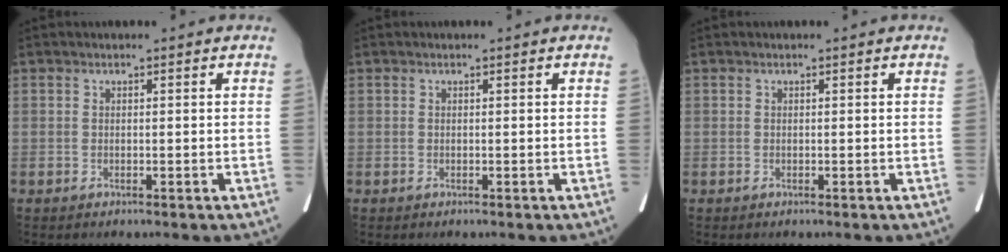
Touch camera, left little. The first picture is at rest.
{"total": 0.0}
{"total": 0.0}